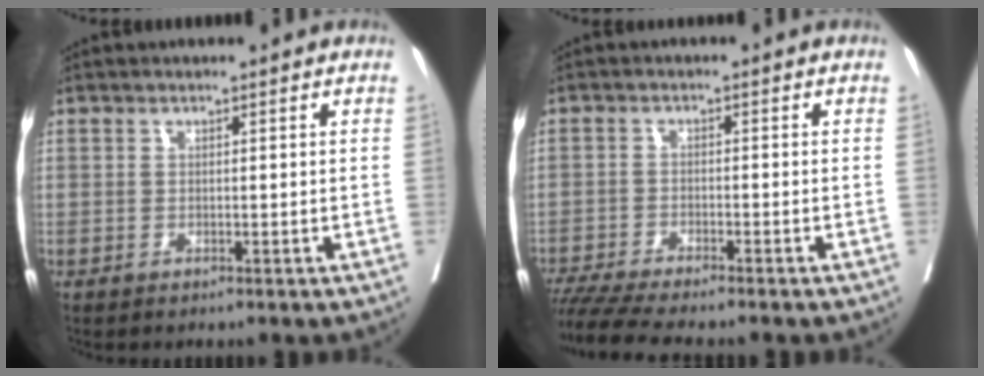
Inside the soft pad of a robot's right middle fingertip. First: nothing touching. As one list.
[{"total": 8.7, "force": [-7.7, -0.1, 4.0], "torque": [-0.059, -0.017, -0.127]}]